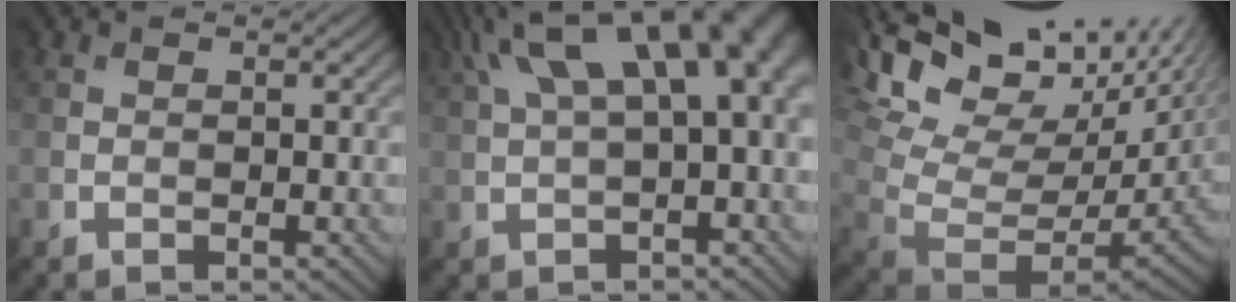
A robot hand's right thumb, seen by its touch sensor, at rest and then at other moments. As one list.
[{"total": 13.5, "force": [4.4, 4.9, 11.7], "torque": [-0.194, 0.024, 0.084]}, {"total": 16.2, "force": [8.3, 6.0, 12.5], "torque": [-0.224, 0.021, 0.174]}]